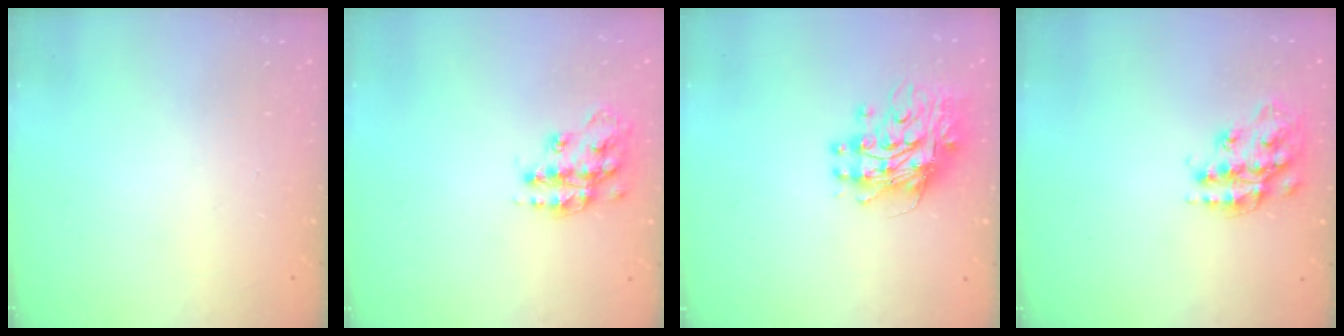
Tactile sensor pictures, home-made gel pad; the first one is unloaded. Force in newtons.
{"total": 15.0, "press": 15.0, "slide": 1.0}
{"total": 12.0, "press": 11.9, "slide": 1.1}
{"total": 16.3, "press": 16.3, "slide": 0.8}